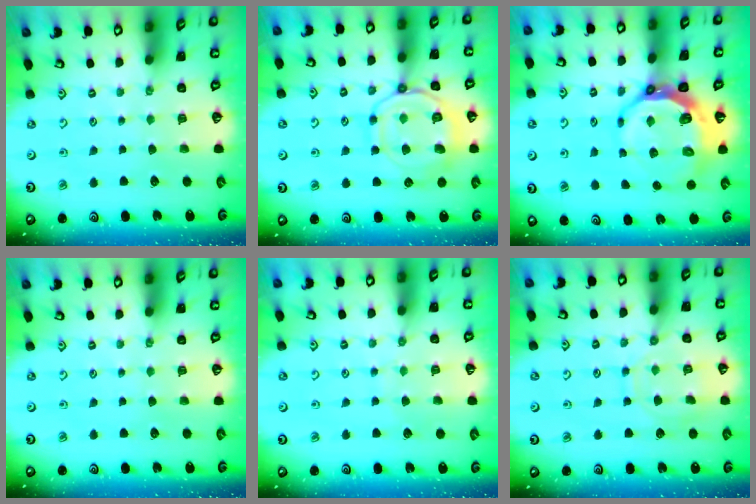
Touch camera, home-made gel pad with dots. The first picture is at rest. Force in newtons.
{"total": 14.2, "press": 14.1, "slide": 1.4}
{"total": 11.0, "press": 10.1, "slide": 4.3}
{"total": 0.0}
{"total": 5.4, "press": 5.3, "slide": 0.6}
{"total": 11.6, "press": 11.6, "slide": 1.0}